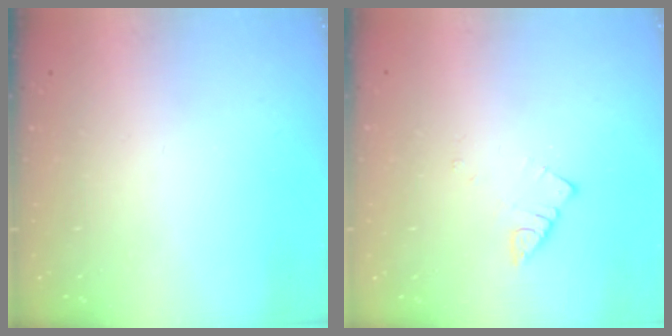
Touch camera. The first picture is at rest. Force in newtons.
{"total": 2.5, "press": 2.5, "slide": 0.3}